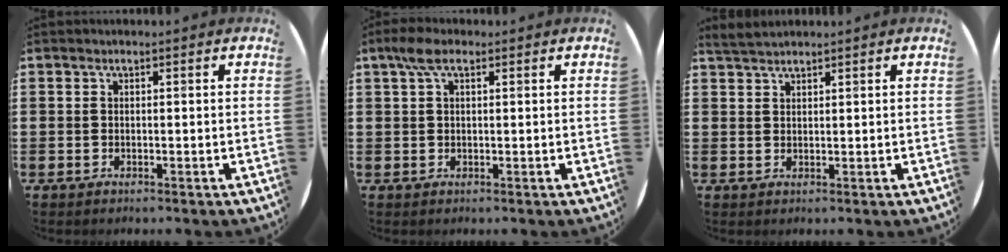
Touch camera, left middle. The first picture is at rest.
{"total": 3.4, "force": [1.7, 1.4, 2.6], "torque": [-0.057, 0.009, 0.028]}
{"total": 2.0, "force": [1.9, 0.3, 0.5], "torque": [-0.013, 0.004, 0.038]}